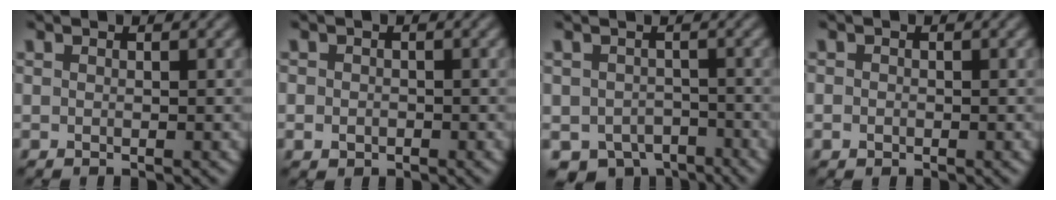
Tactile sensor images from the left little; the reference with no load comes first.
{"total": 1.2, "force": [-0.4, 1.1, 0.5], "torque": [-0.006, -0.005, -0.011]}
{"total": 4.2, "force": [-2.9, 2.7, 1.5], "torque": [-0.014, -0.014, -0.048]}
{"total": 0.7, "force": [-0.3, 0.6, 0.2], "torque": [-0.003, -0.004, -0.007]}